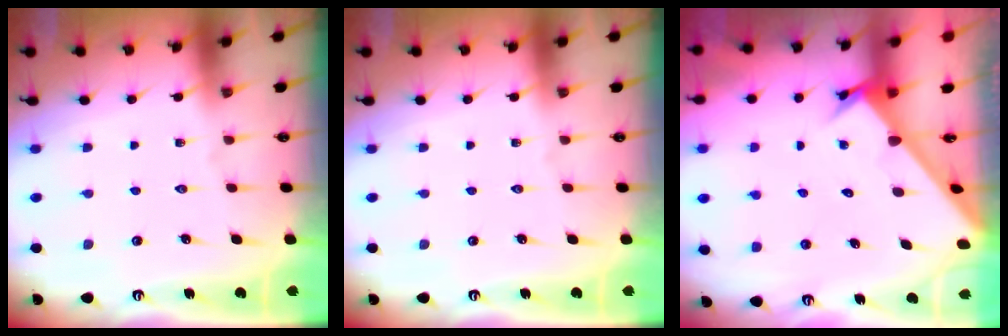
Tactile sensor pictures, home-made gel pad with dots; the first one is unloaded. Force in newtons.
{"total": 0.0}
{"total": 2.7, "press": 2.7, "slide": 0.3}